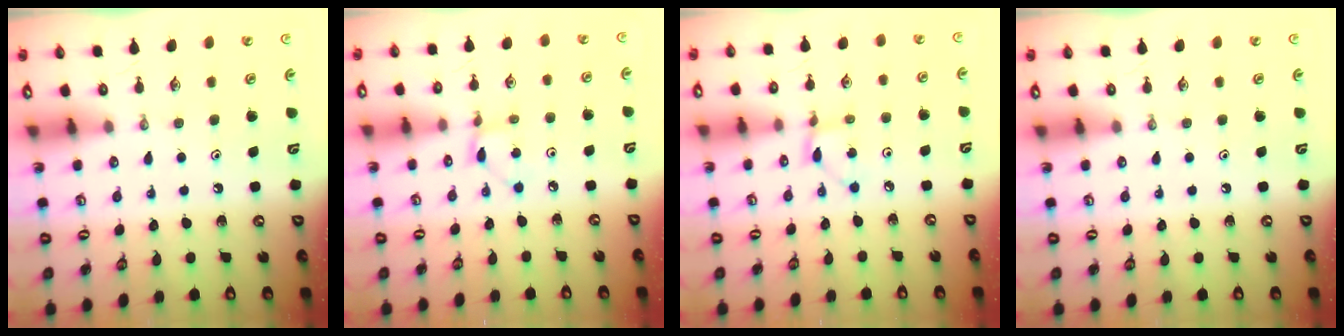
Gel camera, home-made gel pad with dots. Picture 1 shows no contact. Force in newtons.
{"total": 2.8, "press": 2.8, "slide": 0.3}
{"total": 2.0, "press": 2.0, "slide": 0.1}
{"total": 0.0}